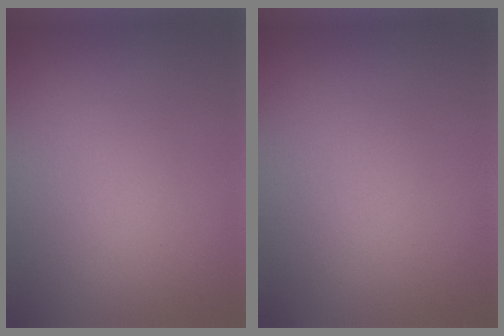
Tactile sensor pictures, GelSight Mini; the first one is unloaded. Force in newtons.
{"total": 0.0}